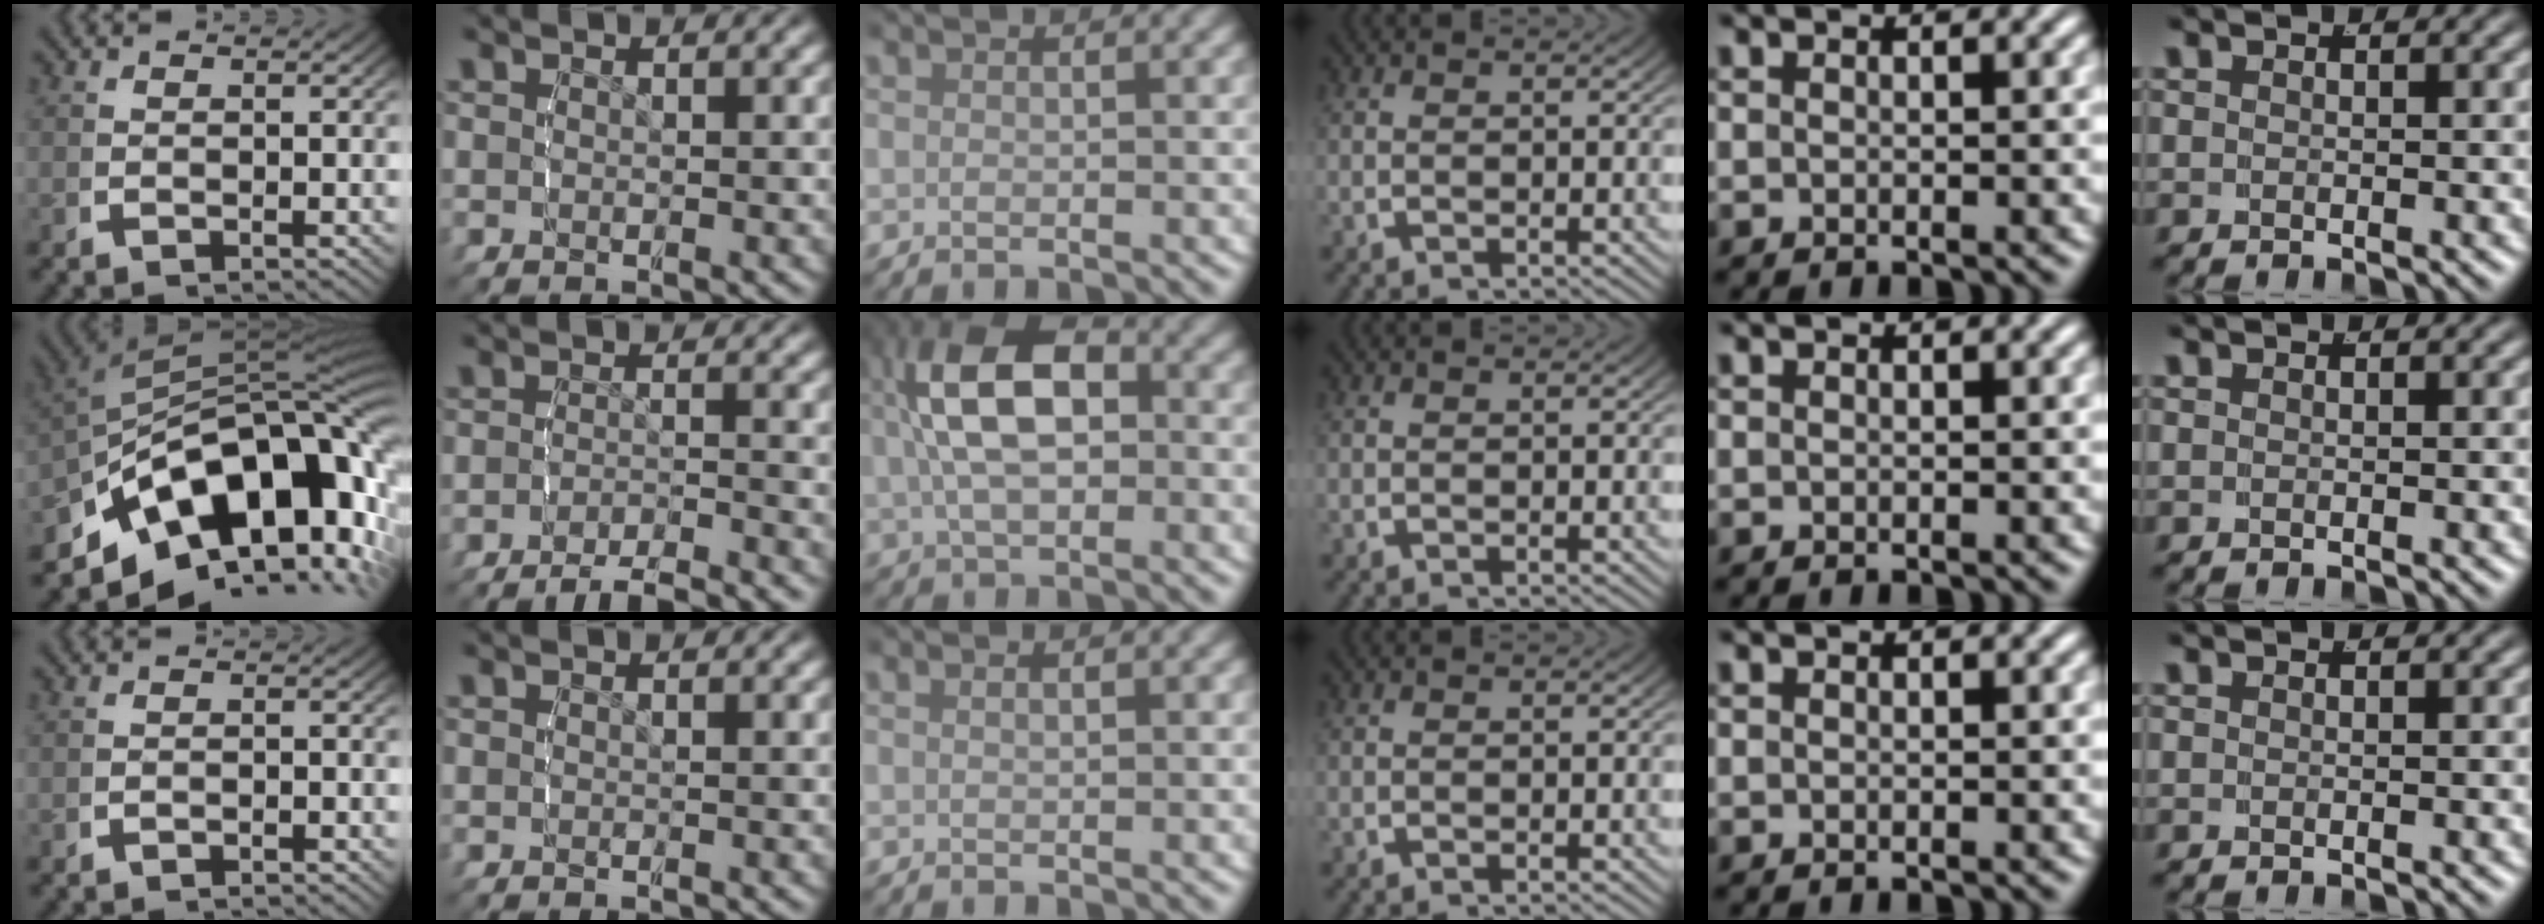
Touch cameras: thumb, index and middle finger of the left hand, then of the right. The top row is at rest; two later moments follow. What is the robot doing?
{"motion": "lift_and_place", "object": "legos"}